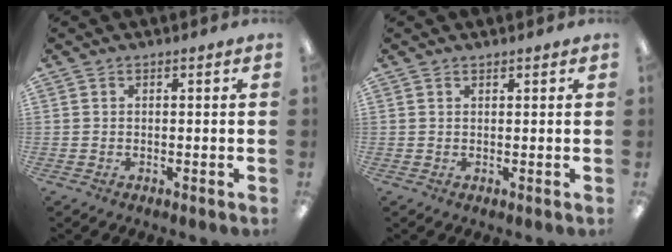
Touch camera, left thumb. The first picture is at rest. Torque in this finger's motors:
{"motor_torque": [-0.10, -0.07, -0.21, 0.10, 0.00]}